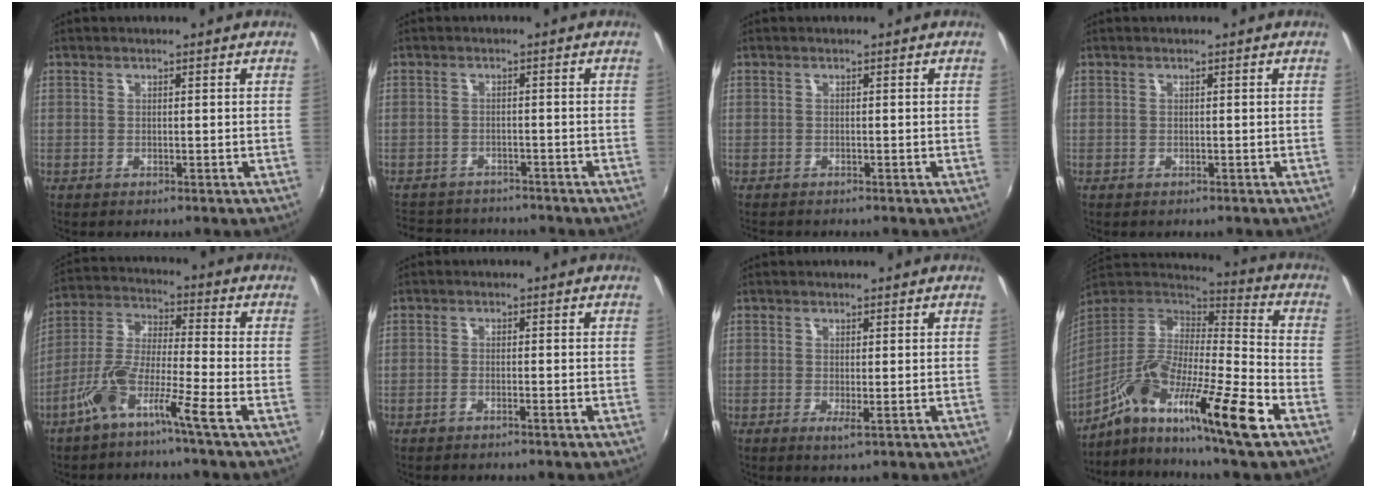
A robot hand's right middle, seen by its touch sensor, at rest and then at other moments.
{"total": 9.0, "force": [-8.1, 3.5, 2.1], "torque": [-0.063, 0.004, -0.122]}
{"total": 1.7, "force": [-1.6, 0.4, 0.4], "torque": [-0.011, -0.011, -0.025]}
{"total": 0.0}
{"total": 9.5, "force": [-5.6, 0.3, 7.7], "torque": [-0.164, 0.002, -0.111]}
{"total": 1.5, "force": [-1.3, 0.1, 0.8], "torque": [-0.027, 0.003, -0.029]}
{"total": 1.3, "force": [-0.1, -0.1, 1.3], "torque": [-0.026, -0.006, -0.004]}
{"total": 20.4, "force": [-11.1, 1.8, 17.0], "torque": [-0.299, -0.028, -0.210]}